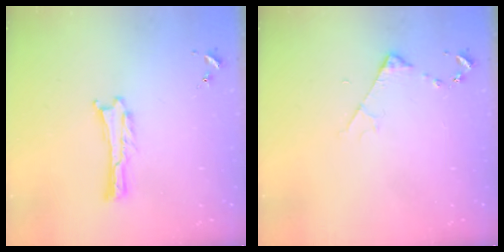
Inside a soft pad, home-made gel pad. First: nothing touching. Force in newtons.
{"total": 3.2, "press": 3.2, "slide": 0.4}